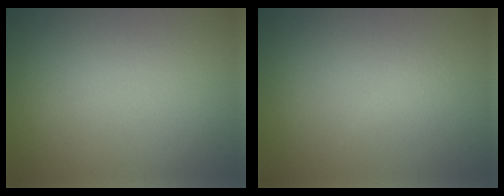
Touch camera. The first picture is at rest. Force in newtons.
{"total": 0.9, "press": 0.9, "slide": 0.1}